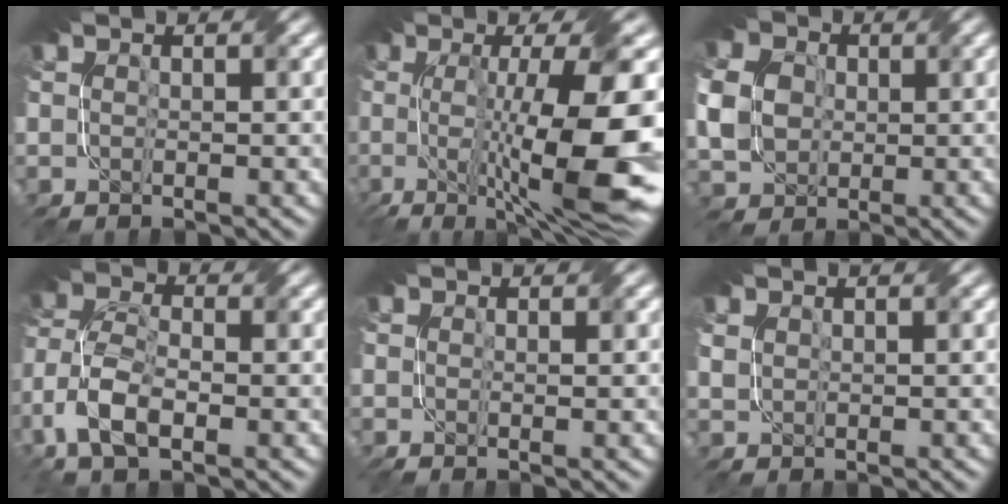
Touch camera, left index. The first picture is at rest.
{"total": 13.0, "force": [-1.5, 3.1, 12.5], "torque": [-0.188, -0.010, -0.022]}
{"total": 6.9, "force": [0.5, 5.7, 3.8], "torque": [-0.111, 0.012, 0.010]}
{"total": 6.0, "force": [-2.7, 2.8, 4.5], "torque": [-0.102, 0.000, -0.062]}
{"total": 1.0, "force": [0.0, 0.2, 1.0], "torque": [-0.012, -0.001, -0.004]}
{"total": 1.1, "force": [0.8, 0.7, 0.3], "torque": [-0.010, 0.001, 0.023]}